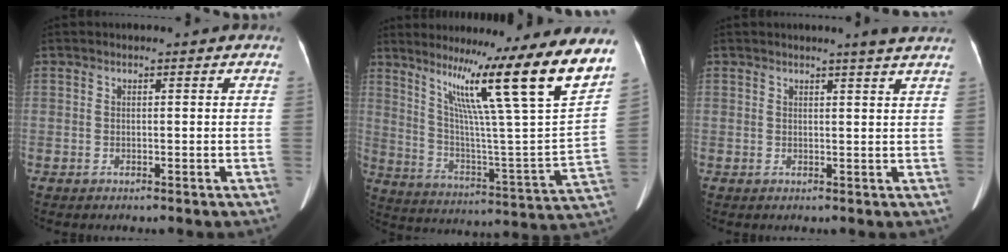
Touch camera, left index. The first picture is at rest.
{"total": 24.4, "force": [16.4, -2.4, 17.8], "torque": [-0.272, -0.069, 0.232]}
{"total": 4.1, "force": [3.5, -0.8, 2.1], "torque": [-0.027, -0.018, 0.025]}